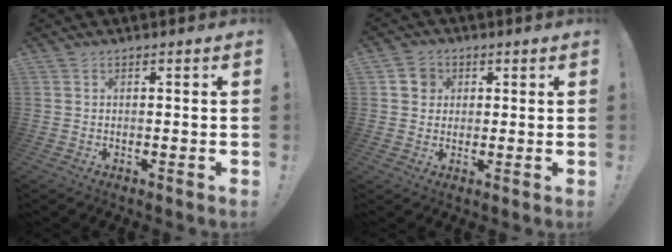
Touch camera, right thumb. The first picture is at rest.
{"total": 4.9, "force": [1.3, 4.4, 1.7], "torque": [-0.022, 0.005, 0.024]}